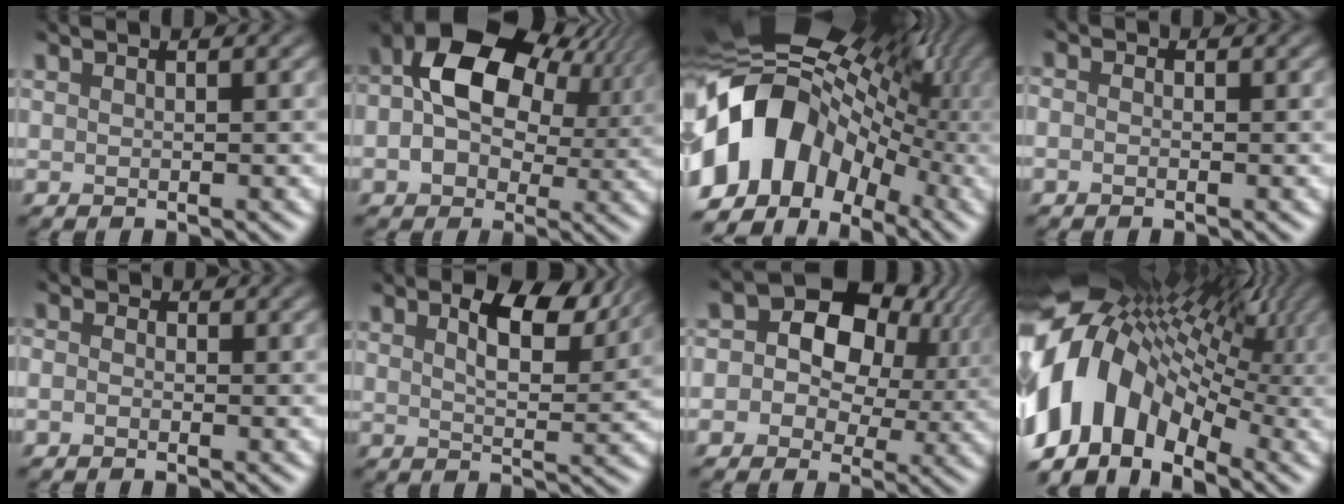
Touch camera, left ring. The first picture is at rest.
{"total": 11.6, "force": [1.0, 8.6, 7.7], "torque": [-0.145, -0.004, 0.029]}
{"total": 15.7, "force": [-4.5, 12.0, 9.1], "torque": [-0.200, -0.001, -0.074]}
{"total": 1.5, "force": [-1.2, -0.1, -0.9], "torque": [-0.005, -0.011, -0.004]}
{"total": 1.7, "force": [-1.5, 0.4, -0.7], "torque": [-0.009, -0.014, -0.010]}
{"total": 4.8, "force": [2.2, 2.1, 3.6], "torque": [-0.081, -0.010, 0.049]}
{"total": 11.7, "force": [1.9, 9.4, 6.7], "torque": [-0.103, 0.026, 0.022]}
{"total": 14.6, "force": [-2.7, 10.0, 10.3], "torque": [-0.239, 0.000, -0.034]}